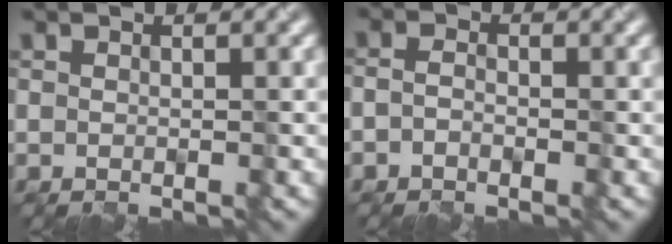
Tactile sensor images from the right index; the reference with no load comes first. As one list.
[{"total": 1.2, "force": [-0.6, 0.7, 0.7], "torque": [-0.014, 0.002, -0.015]}]